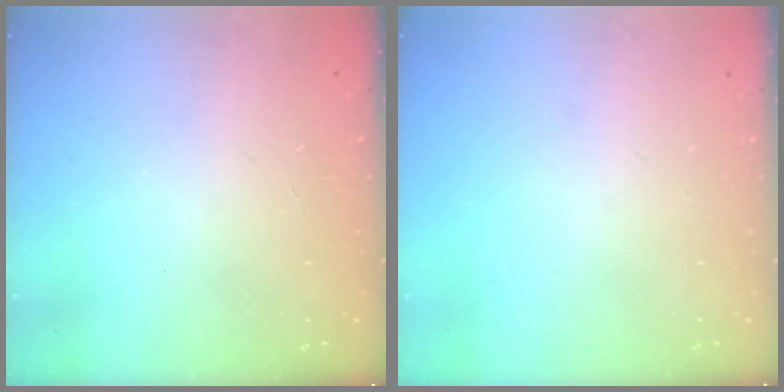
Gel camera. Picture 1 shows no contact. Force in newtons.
{"total": 0.0}